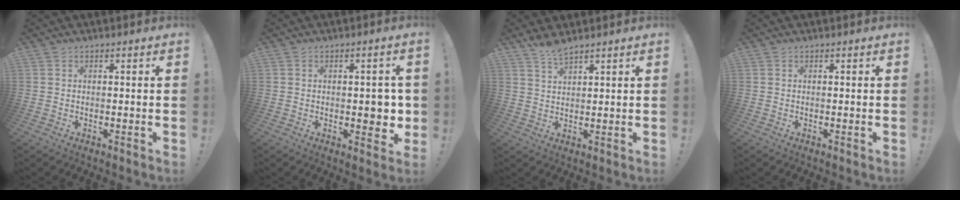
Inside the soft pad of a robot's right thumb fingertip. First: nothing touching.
{"total": 5.7, "force": [-0.3, 3.4, 4.6], "torque": [-0.054, 0.004, -0.003]}
{"total": 4.2, "force": [3.8, 0.3, 1.7], "torque": [-0.034, -0.024, 0.067]}
{"total": 0.0}